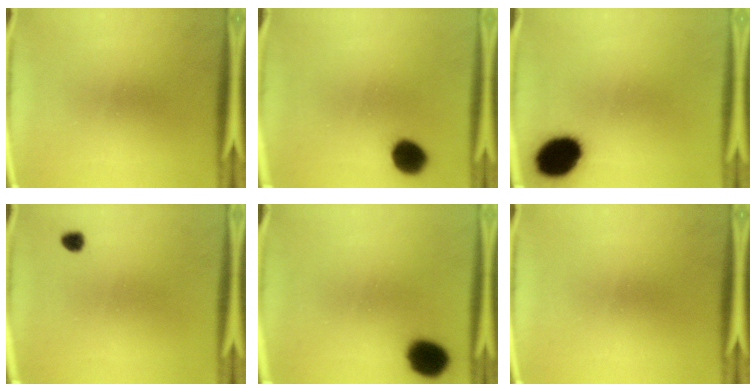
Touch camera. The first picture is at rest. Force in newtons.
{"total": 7.3}
{"total": 12.1}
{"total": 1.7}
{"total": 11.0}
{"total": 0.0}